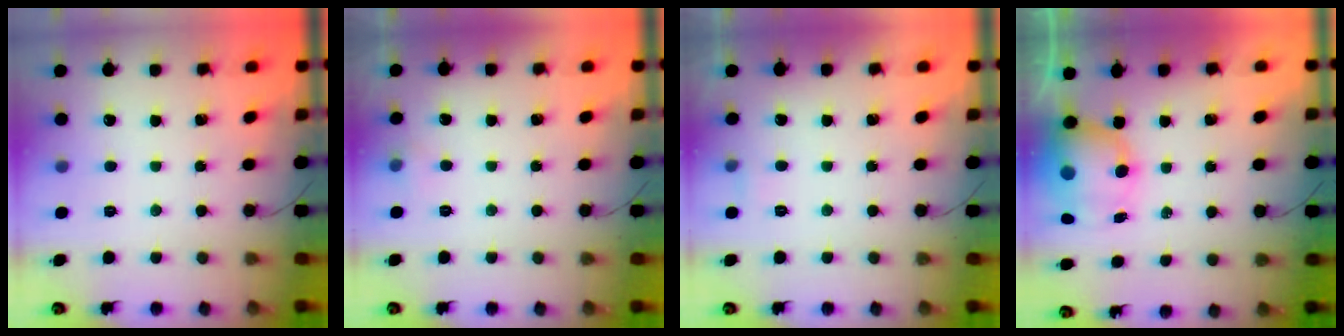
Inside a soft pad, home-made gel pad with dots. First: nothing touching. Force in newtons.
{"total": 6.4, "press": 3.3, "slide": 5.5}
{"total": 6.3, "press": 1.7, "slide": 6.1}
{"total": 8.6, "press": 8.4, "slide": 2.0}